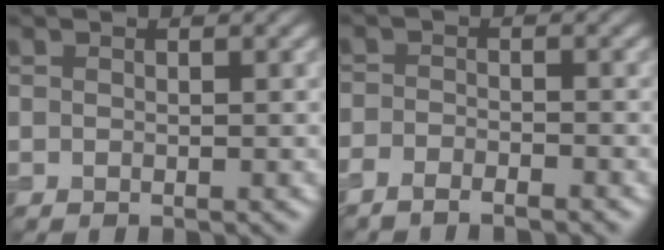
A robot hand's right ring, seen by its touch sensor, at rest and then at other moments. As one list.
[{"total": 2.2, "force": [-2.1, 0.2, 0.5], "torque": [-0.013, -0.002, -0.044]}]